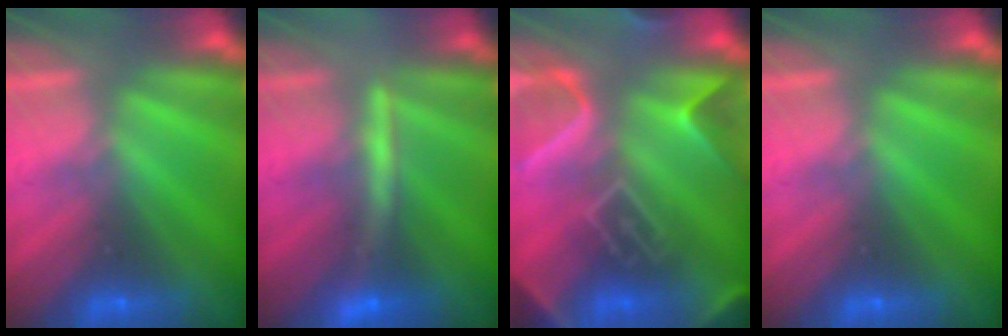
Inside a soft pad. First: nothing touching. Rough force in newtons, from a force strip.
{"total": 2.8}
{"total": 9.7}
{"total": 0.0}